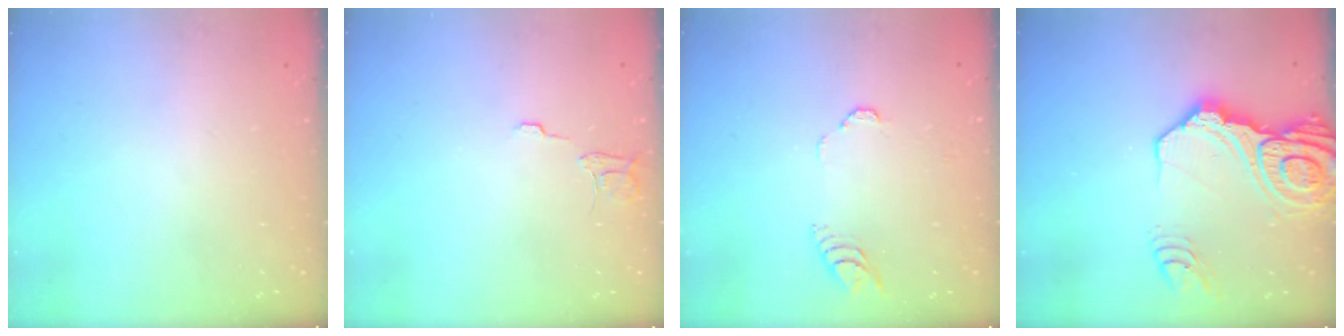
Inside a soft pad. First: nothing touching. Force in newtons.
{"total": 5.7, "press": 5.7, "slide": 0.2}
{"total": 3.9, "press": 3.9, "slide": 0.3}
{"total": 23.0, "press": 22.8, "slide": 3.1}